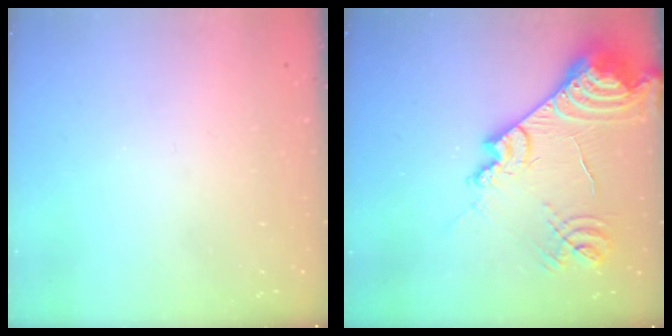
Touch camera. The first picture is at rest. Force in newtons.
{"total": 22.8, "press": 22.6, "slide": 2.5}